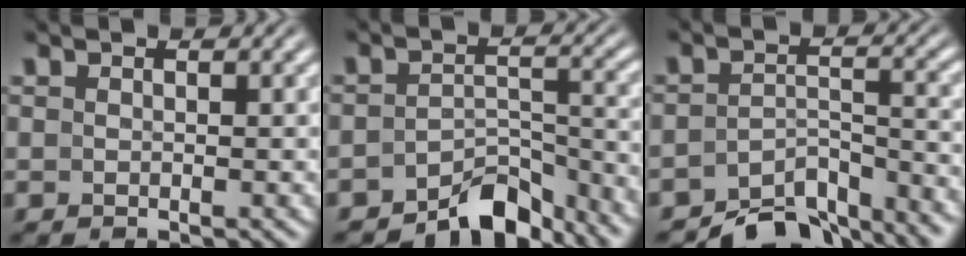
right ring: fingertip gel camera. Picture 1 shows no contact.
{"total": 6.7, "force": [-5.9, 2.1, 2.4], "torque": [-0.024, -0.014, -0.090]}
{"total": 7.5, "force": [-6.7, 2.1, 2.6], "torque": [-0.035, -0.020, -0.103]}